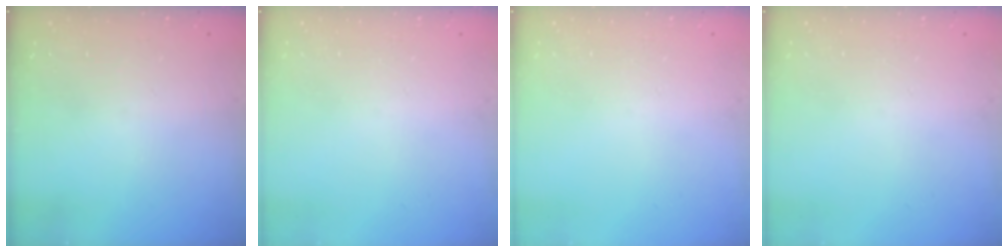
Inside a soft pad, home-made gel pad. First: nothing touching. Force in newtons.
{"total": 0.0}
{"total": 0.0}
{"total": 0.0}